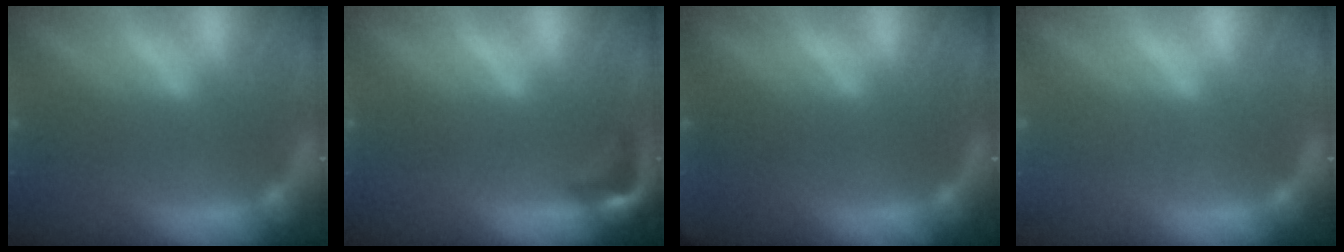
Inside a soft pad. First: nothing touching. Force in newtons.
{"total": 2.4}
{"total": 2.9}
{"total": 0.0}